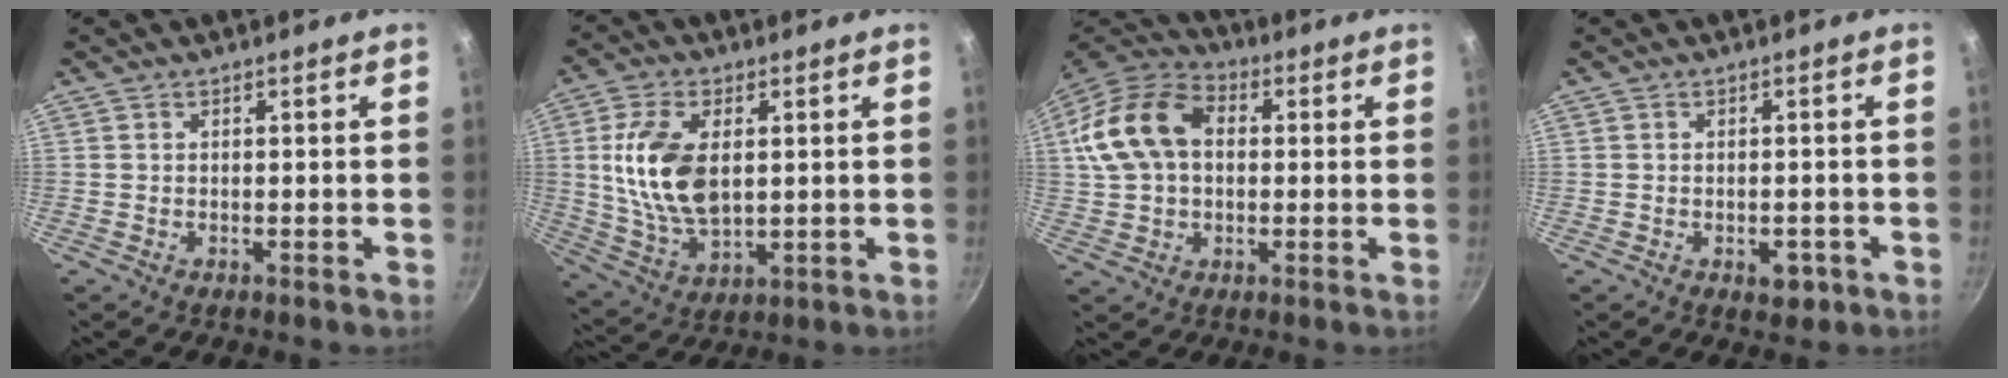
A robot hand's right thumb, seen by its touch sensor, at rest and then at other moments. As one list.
[{"total": 14.1, "force": [2.1, 8.0, 11.4], "torque": [-0.209, -0.013, 0.047]}, {"total": 16.2, "force": [2.4, 11.4, 11.3], "torque": [-0.201, 0.031, 0.029]}, {"total": 3.3, "force": [-1.4, 2.0, 2.3], "torque": [-0.018, 0.010, -0.010]}]